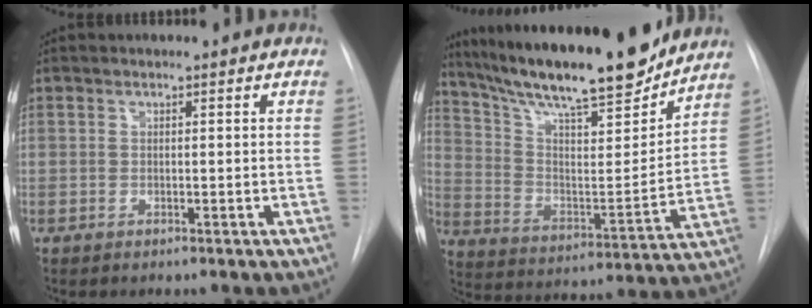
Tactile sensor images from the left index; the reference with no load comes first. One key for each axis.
{"total": 22.5, "fx": 18.8, "fy": 3.1, "fz": 11.8, "tx": -0.208, "ty": -0.015, "tz": 0.301}